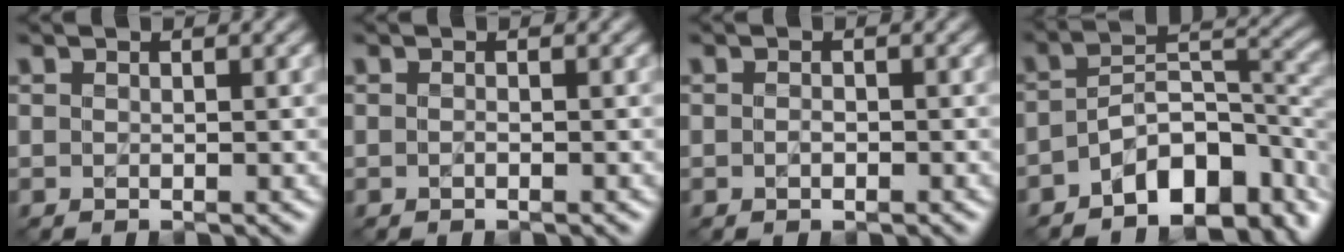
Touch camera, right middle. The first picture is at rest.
{"total": 0.0}
{"total": 0.6, "force": [-0.2, 0.4, 0.4], "torque": [-0.010, 0.001, -0.004]}
{"total": 9.1, "force": [-5.2, 4.2, 6.1], "torque": [-0.075, 0.006, -0.091]}